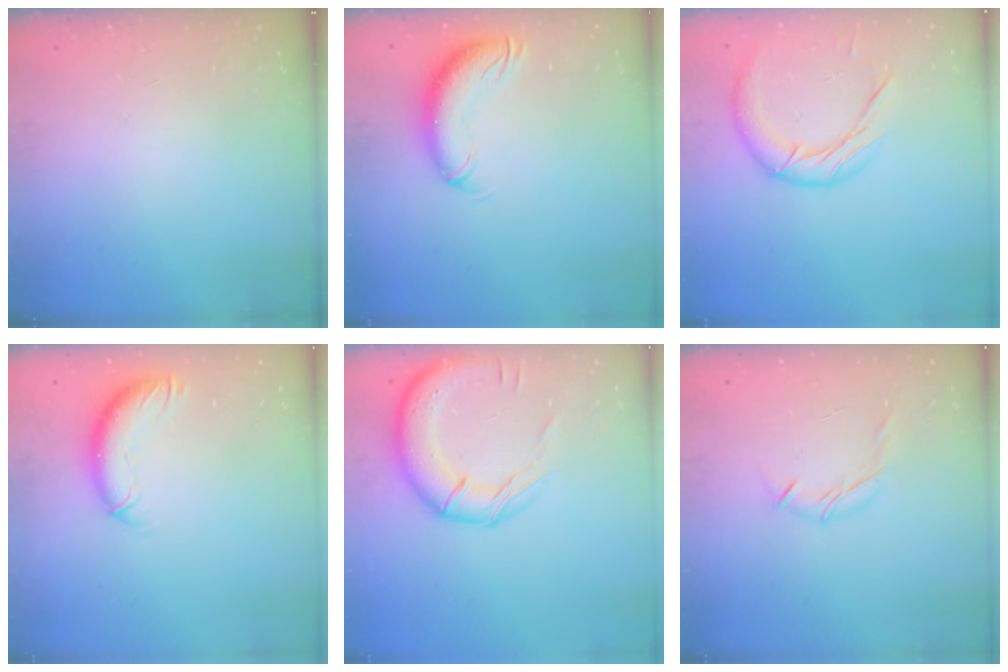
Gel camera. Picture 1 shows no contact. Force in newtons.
{"total": 11.2, "press": 10.8, "slide": 2.9}
{"total": 13.1, "press": 13.0, "slide": 1.0}
{"total": 10.3, "press": 10.2, "slide": 1.4}
{"total": 16.5, "press": 16.2, "slide": 2.9}
{"total": 6.4, "press": 6.3, "slide": 0.9}